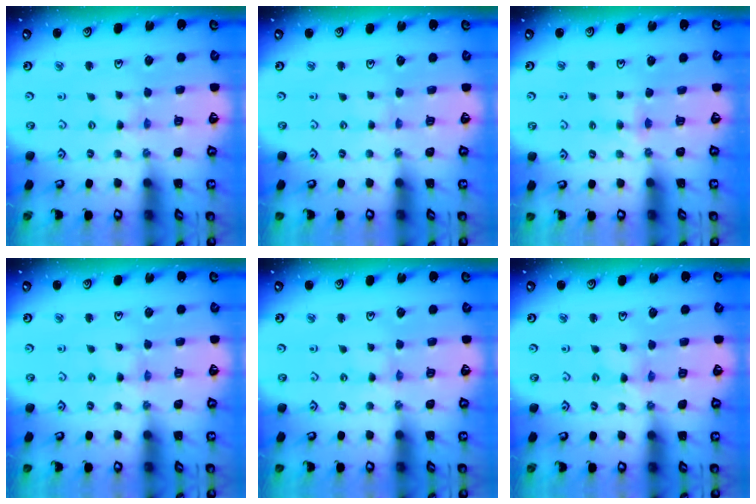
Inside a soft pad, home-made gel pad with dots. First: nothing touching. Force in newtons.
{"total": 0.0}
{"total": 3.8, "press": 3.8, "slide": 0.6}
{"total": 1.2, "press": 1.2, "slide": 0.3}
{"total": 0.6, "press": 0.6, "slide": 0.1}
{"total": 1.2, "press": 1.1, "slide": 0.2}